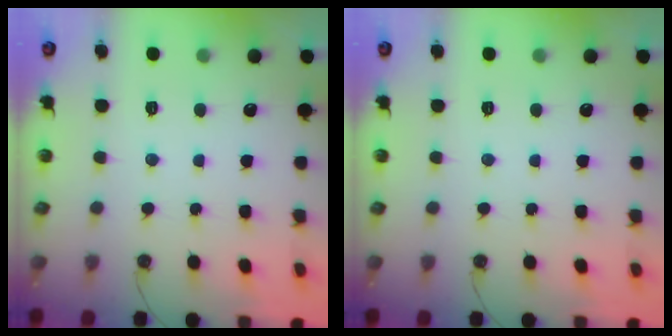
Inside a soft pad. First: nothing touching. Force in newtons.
{"total": 0.0}